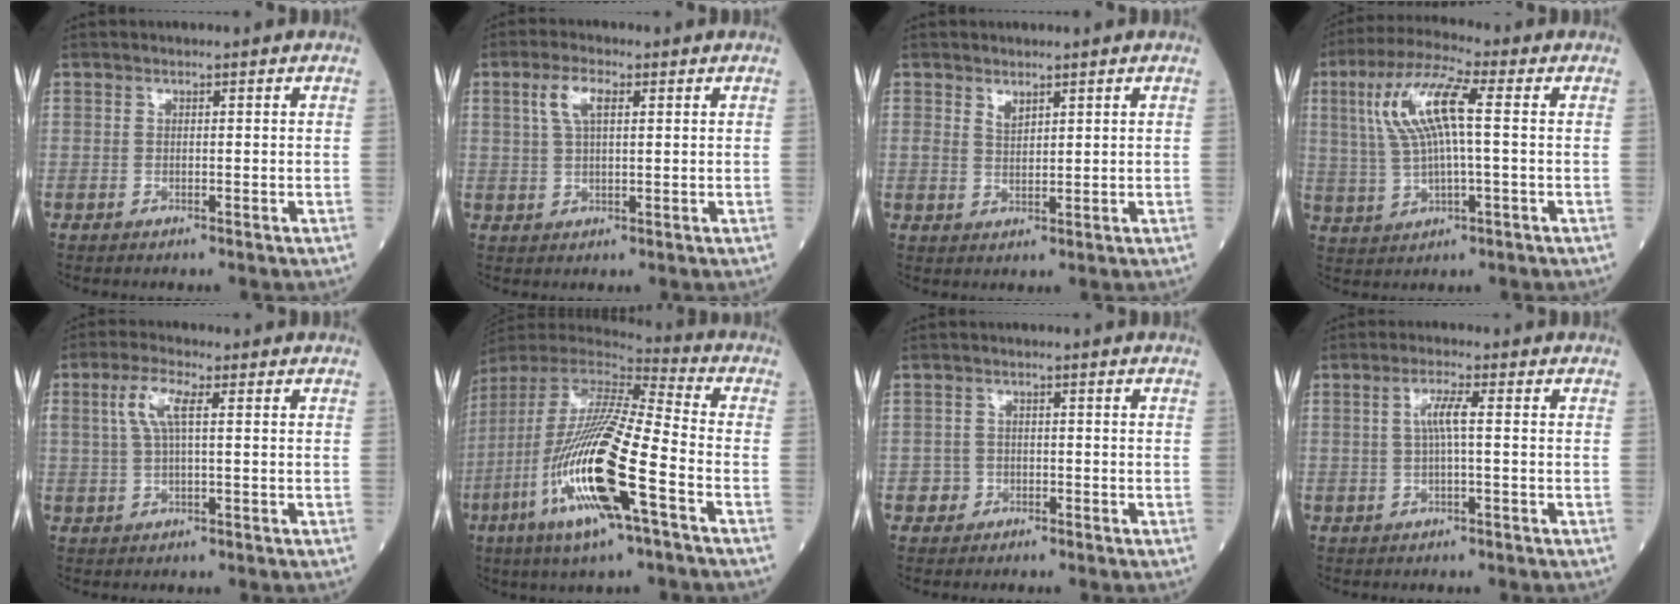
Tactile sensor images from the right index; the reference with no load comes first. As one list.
[{"total": 4.4, "force": [1.8, 1.6, 3.7], "torque": [-0.083, 0.013, 0.040]}, {"total": 2.0, "force": [1.5, 0.9, 0.9], "torque": [-0.018, -0.001, 0.035]}, {"total": 10.7, "force": [2.0, 1.8, 10.4], "torque": [-0.223, 0.020, 0.039]}, {"total": 4.7, "force": [1.4, 1.1, 4.4], "torque": [-0.103, 0.017, 0.033]}, {"total": 21.7, "force": [-7.7, 2.2, 20.2], "torque": [-0.443, -0.043, -0.149]}, {"total": 1.9, "force": [-1.0, 1.6, -0.2], "torque": [0.010, 0.011, -0.023]}, {"total": 3.3, "force": [0.3, 0.3, 3.3], "torque": [-0.067, 0.009, 0.006]}]